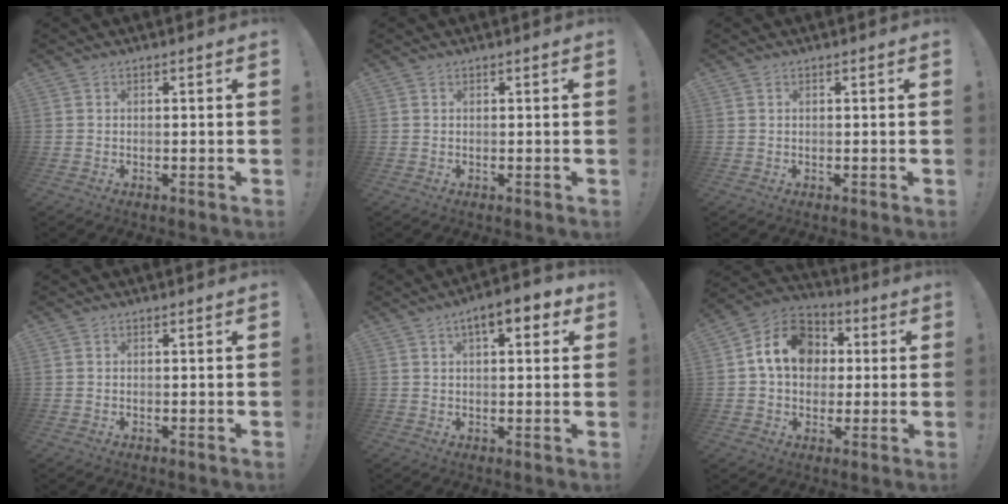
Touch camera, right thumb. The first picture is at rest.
{"total": 0.0}
{"total": 0.0}
{"total": 0.0}
{"total": 7.4, "force": [3.2, 2.8, 6.1], "torque": [-0.081, -0.008, 0.050]}
{"total": 15.2, "force": [3.5, 12.1, 8.5], "torque": [-0.125, 0.011, 0.073]}